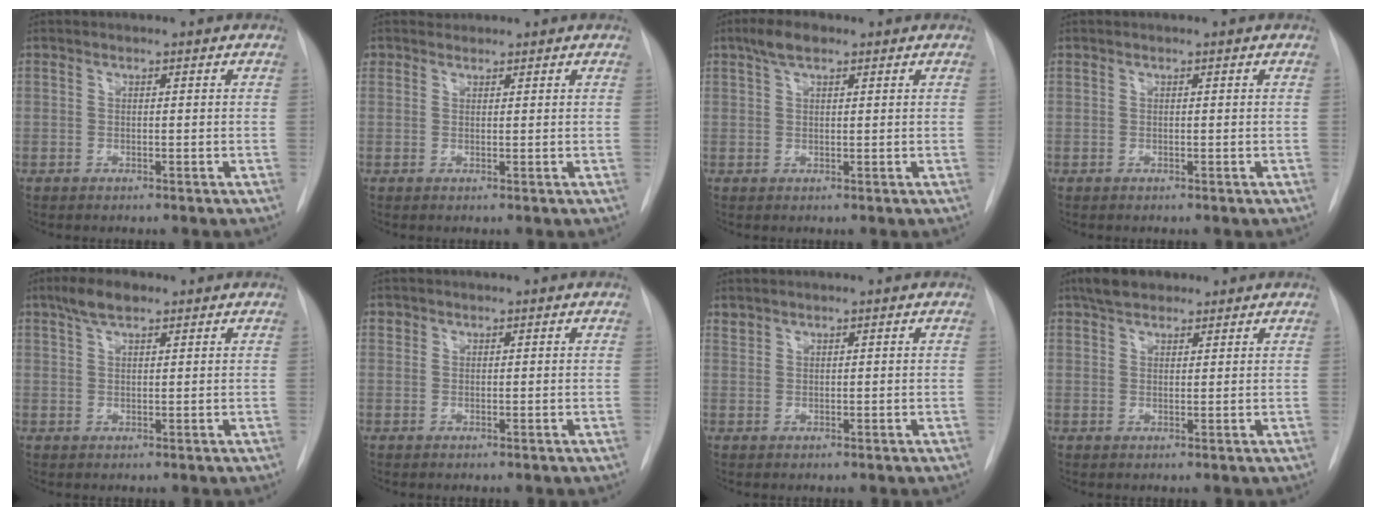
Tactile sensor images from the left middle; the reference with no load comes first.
{"total": 1.2, "force": [1.0, 0.6, -0.3], "torque": [0.007, 0.009, 0.015]}
{"total": 3.6, "force": [2.3, 1.3, 2.5], "torque": [-0.053, 0.013, 0.043]}
{"total": 0.0}
{"total": 4.1, "force": [2.8, 1.3, 2.7], "torque": [-0.058, 0.012, 0.052]}
{"total": 0.8, "force": [0.4, 0.7, 0.0], "torque": [0.008, 0.003, 0.004]}
{"total": 0.9, "force": [0.9, 0.3, -0.1], "torque": [0.001, 0.004, 0.018]}
{"total": 4.9, "force": [3.7, 2.4, 2.2], "torque": [-0.042, 0.018, 0.065]}